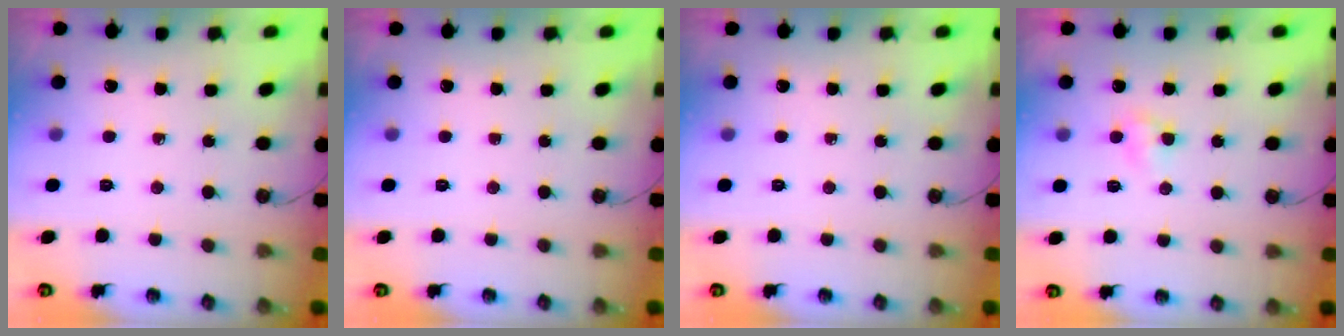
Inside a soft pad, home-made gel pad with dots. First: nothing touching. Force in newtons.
{"total": 0.0}
{"total": 0.0}
{"total": 3.6, "press": 3.6, "slide": 0.5}